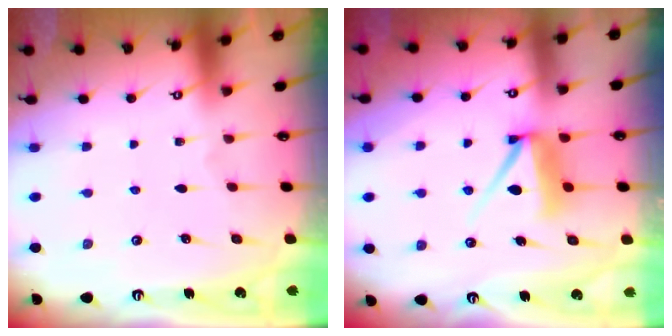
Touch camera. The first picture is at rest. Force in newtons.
{"total": 8.3, "press": 8.2, "slide": 0.9}